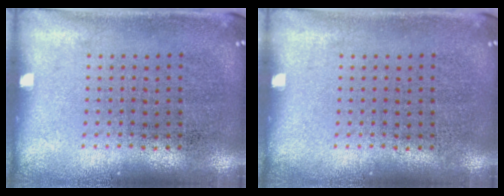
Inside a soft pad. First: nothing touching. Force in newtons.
{"total": 0.0}